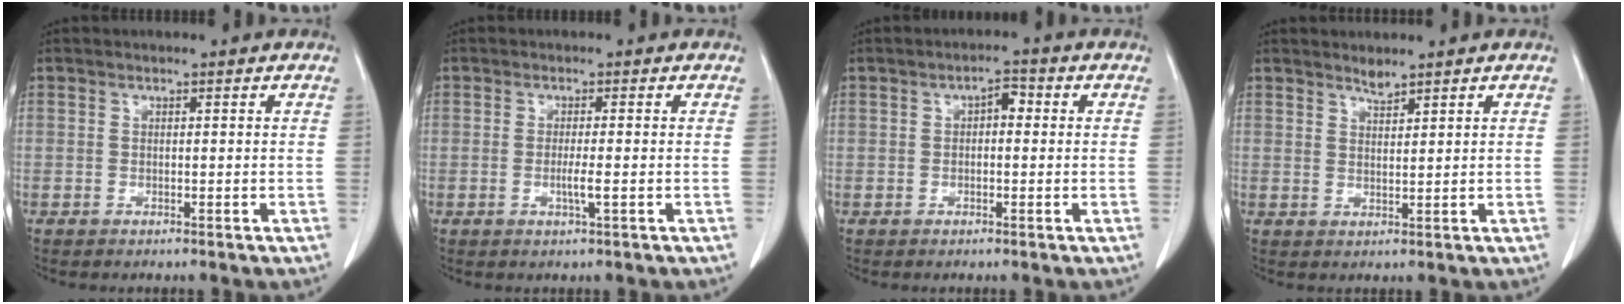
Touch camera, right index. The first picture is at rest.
{"total": 2.6, "force": [-0.7, 0.2, 2.5], "torque": [-0.050, -0.002, -0.011]}
{"total": 3.0, "force": [0.4, 1.5, 2.6], "torque": [-0.041, 0.017, 0.004]}
{"total": 2.0, "force": [1.9, 0.4, 0.7], "torque": [-0.012, -0.003, 0.038]}